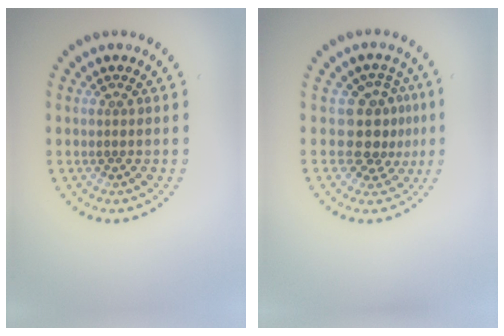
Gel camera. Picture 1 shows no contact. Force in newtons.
{"total": 3.6, "press": 3.0, "slide": 2.1}